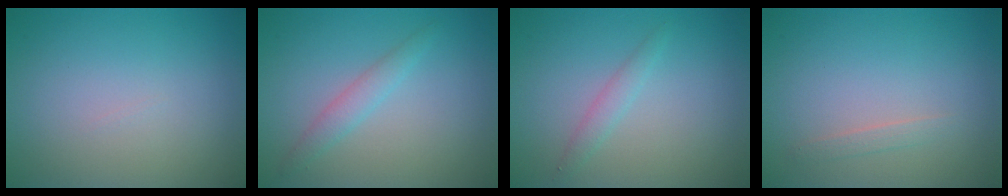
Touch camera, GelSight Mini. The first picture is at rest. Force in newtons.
{"total": 1.7, "press": 1.7, "slide": 0.0}
{"total": 1.2, "press": 1.2, "slide": 0.1}
{"total": 0.8, "press": 0.8, "slide": 0.0}